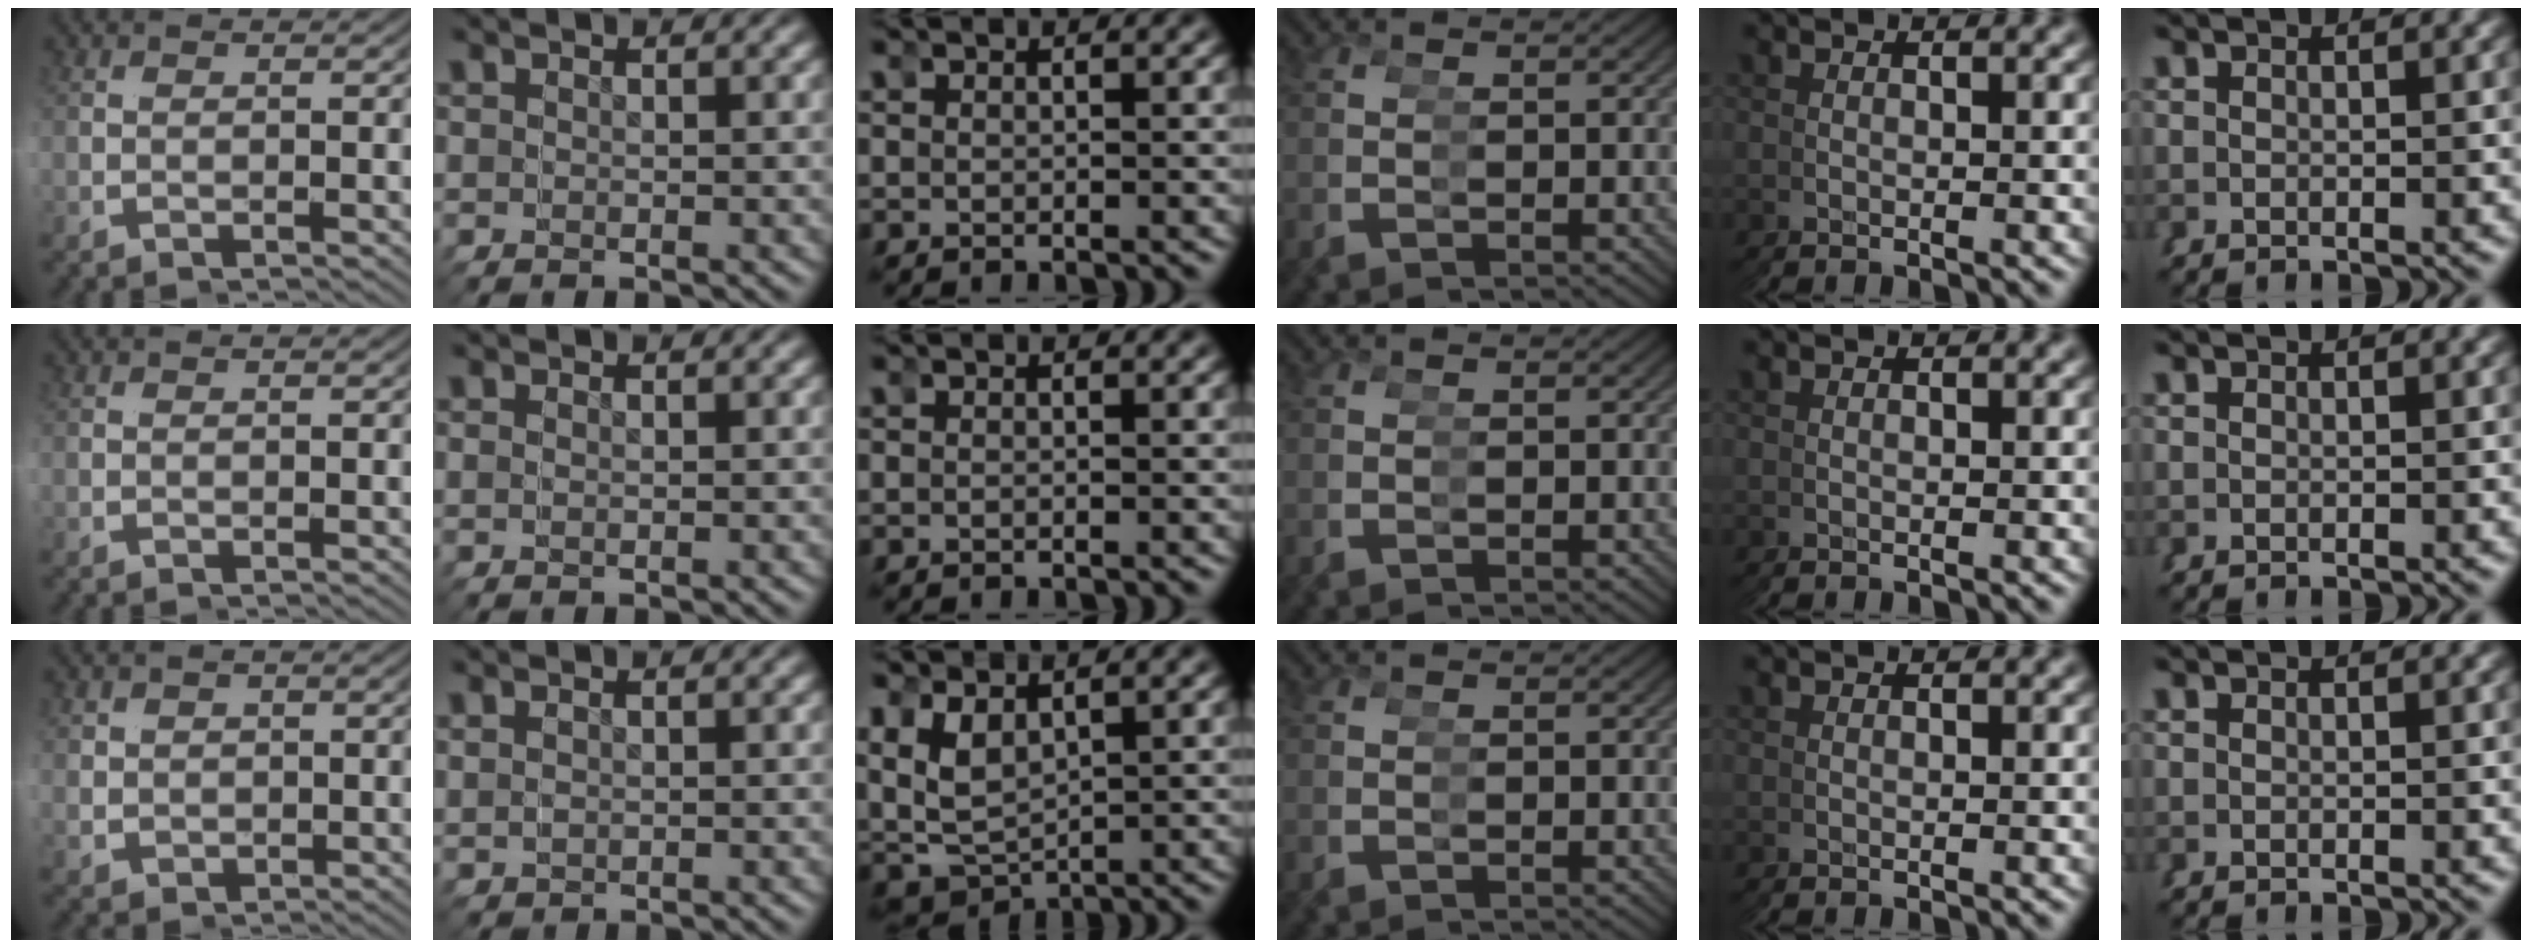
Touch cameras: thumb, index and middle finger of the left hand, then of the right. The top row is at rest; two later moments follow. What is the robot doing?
{"motion": "grasp_and_lifting", "object": "hoodie"}